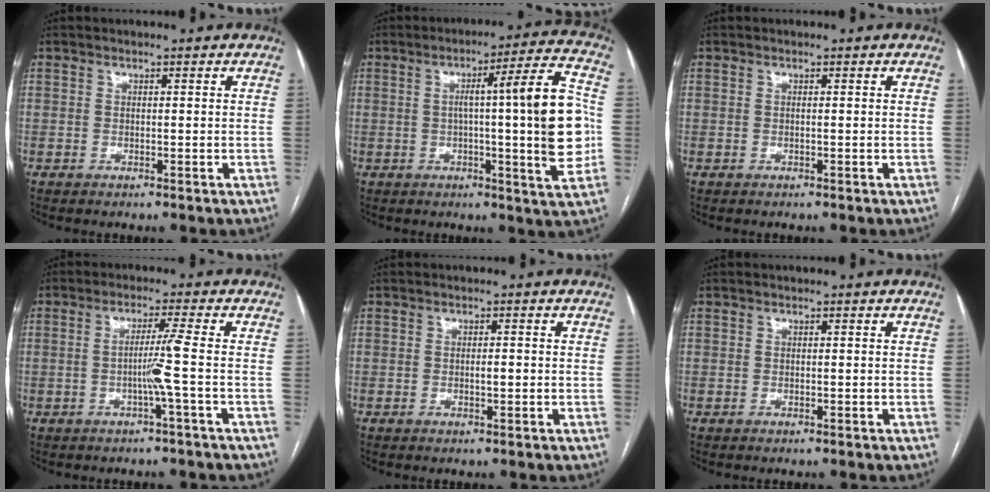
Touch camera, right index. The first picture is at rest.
{"total": 16.2, "force": [-0.5, -0.3, 16.2], "torque": [-0.229, 0.007, -0.013]}
{"total": 0.0}
{"total": 4.3, "force": [-1.1, -1.6, 3.8], "torque": [-0.069, 0.002, -0.019]}
{"total": 1.3, "force": [-0.2, 0.4, 1.2], "torque": [-0.020, 0.002, -0.002]}
{"total": 0.0}